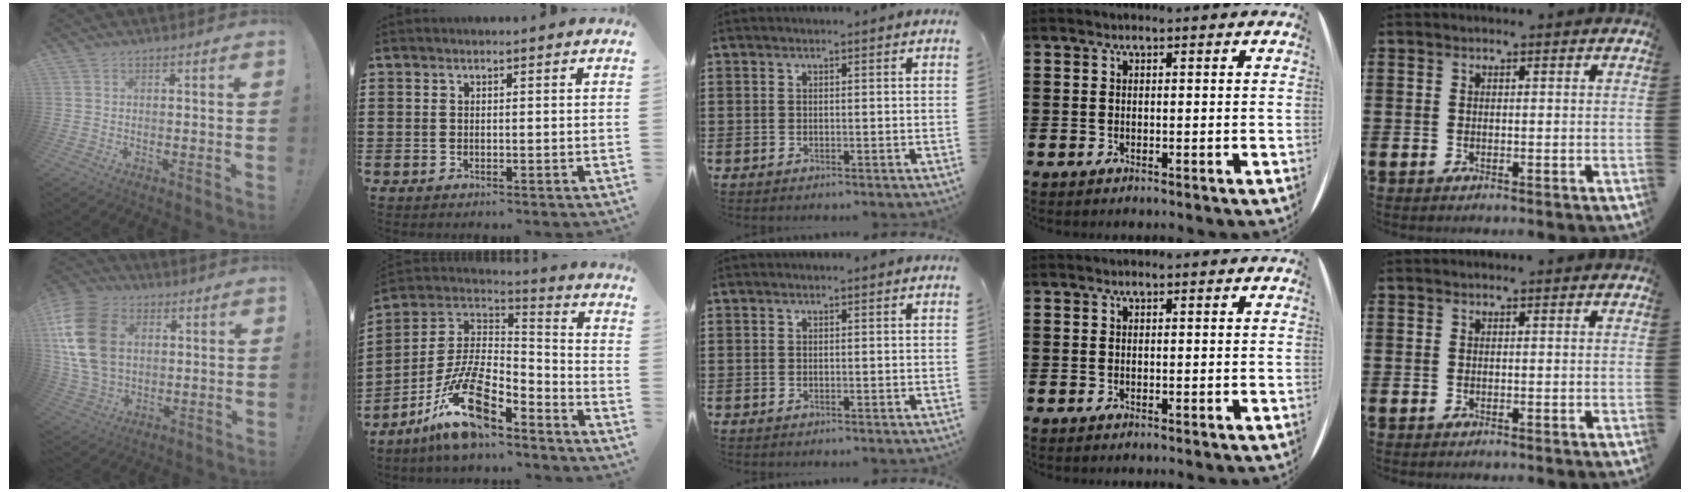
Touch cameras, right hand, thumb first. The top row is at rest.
{"thumb": {"total": 20.8, "force": [4.2, 15.3, 13.4], "torque": [-0.251, 0.003, 0.087]}, "index": {"total": 14.4, "force": [-8.8, 5.0, 10.2], "torque": [-0.214, 0.023, -0.163]}}